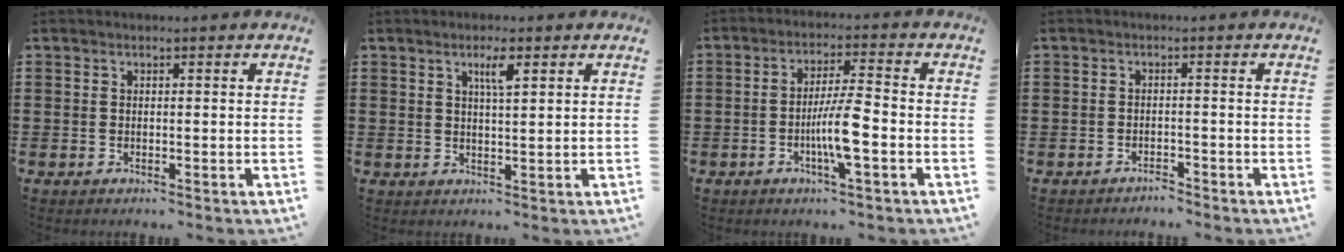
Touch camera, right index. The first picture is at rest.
{"total": 3.1, "force": [1.6, 0.6, 2.6], "torque": [-0.048, 0.002, 0.023]}
{"total": 7.1, "force": [-2.2, 0.8, 6.7], "torque": [-0.125, -0.004, -0.044]}
{"total": 1.8, "force": [-1.7, 0.1, -0.2], "torque": [-0.003, 0.003, -0.040]}